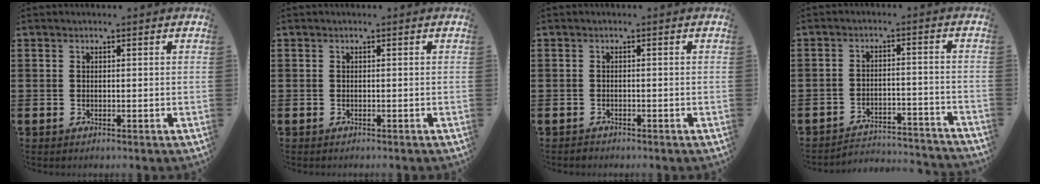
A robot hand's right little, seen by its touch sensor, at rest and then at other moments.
{"total": 0.0}
{"total": 0.5, "force": [-0.5, 0.2, -0.1], "torque": [-0.001, 0.000, -0.012]}
{"total": 3.2, "force": [-3.2, 0.3, 0.1], "torque": [-0.008, 0.005, -0.071]}